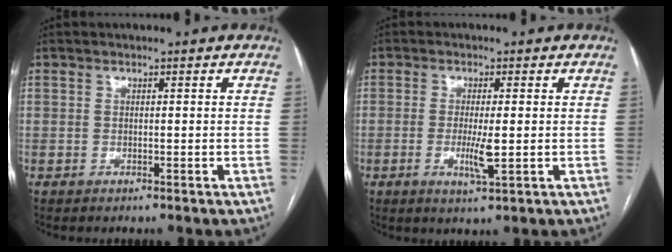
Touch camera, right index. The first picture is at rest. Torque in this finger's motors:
{"motor_torque": [-0.02, 0.06, -0.02, 0.01]}